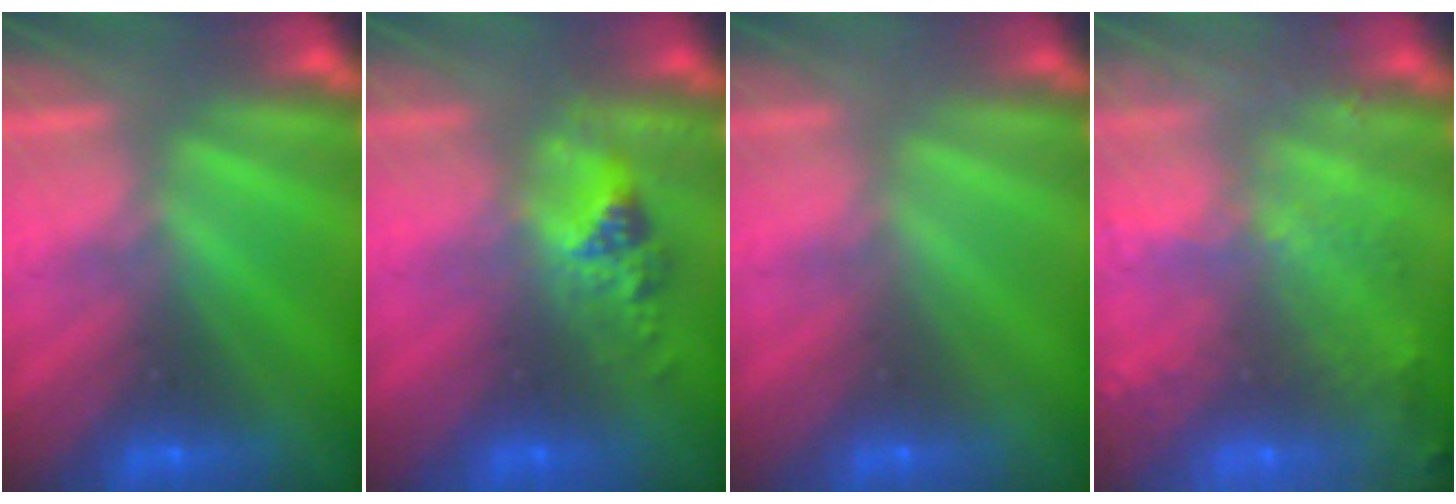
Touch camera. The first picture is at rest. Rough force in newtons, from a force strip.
{"total": 2.5}
{"total": 3.8}
{"total": 8.1}